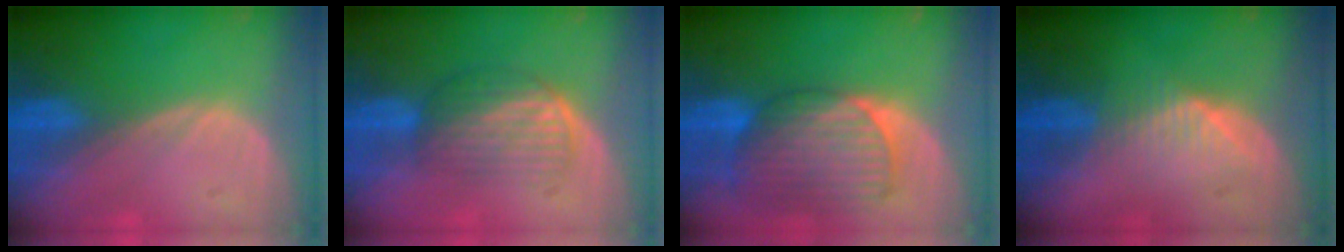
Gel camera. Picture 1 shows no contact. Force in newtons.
{"total": 5.8, "press": 5.5, "slide": 2.0}
{"total": 9.9, "press": 8.5, "slide": 5.0}
{"total": 4.3, "press": 4.3, "slide": 0.4}